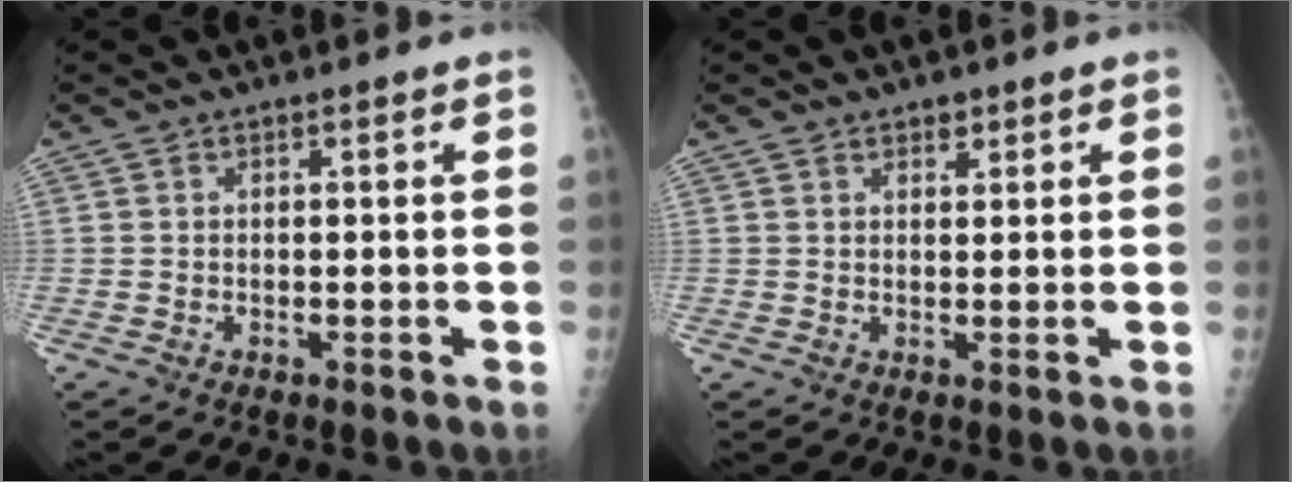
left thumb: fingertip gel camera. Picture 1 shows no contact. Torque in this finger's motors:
{"motor_torque": [-0.12, 0.01, -0.17, -0.03, -0.02]}